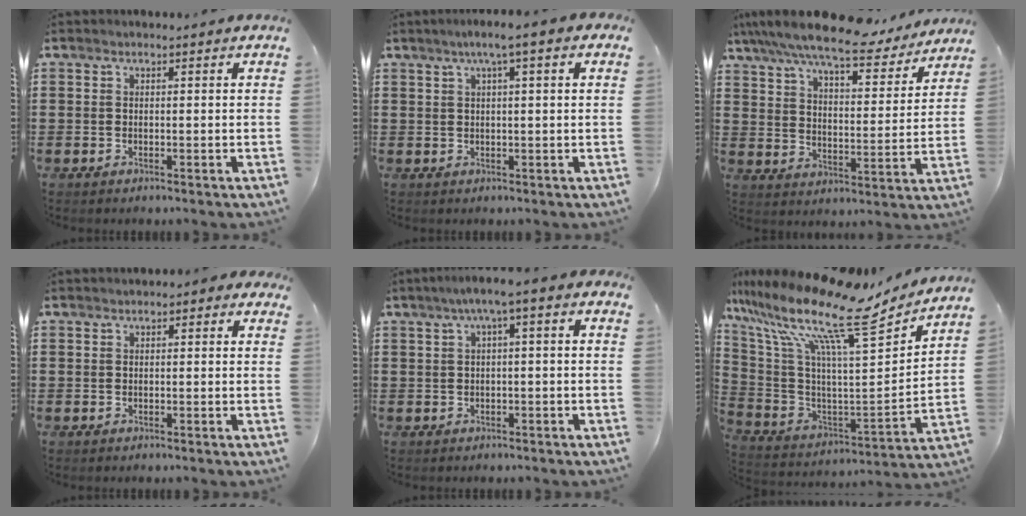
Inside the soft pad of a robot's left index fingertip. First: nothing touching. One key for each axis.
{"total": 3.1, "fx": 1.2, "fy": 0.0, "fz": 2.9, "tx": -0.056, "ty": 0.000, "tz": 0.019}
{"total": 9.3, "fx": 8.3, "fy": 0.9, "fz": 4.0, "tx": -0.104, "ty": -0.045, "tz": 0.140}
{"total": 0.9, "fx": -0.2, "fy": 0.7, "fz": 0.5, "tx": -0.013, "ty": 0.004, "tz": -0.005}
{"total": 3.1, "fx": -0.6, "fy": 0.4, "fz": 3.0, "tx": -0.055, "ty": 0.006, "tz": -0.017}
{"total": 15.5, "fx": 10.6, "fy": 3.3, "fz": 10.8, "tx": -0.222, "ty": -0.068, "tz": 0.162}